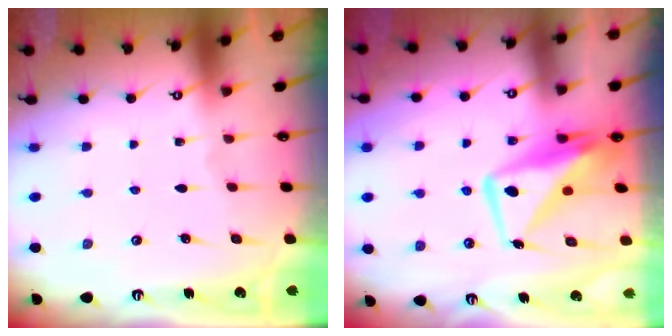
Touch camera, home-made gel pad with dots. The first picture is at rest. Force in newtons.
{"total": 11.4, "press": 11.4, "slide": 0.8}